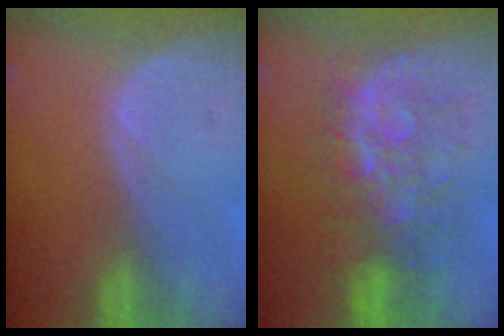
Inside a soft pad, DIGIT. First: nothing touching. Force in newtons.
{"total": 8.3, "press": 8.3, "slide": 0.9}